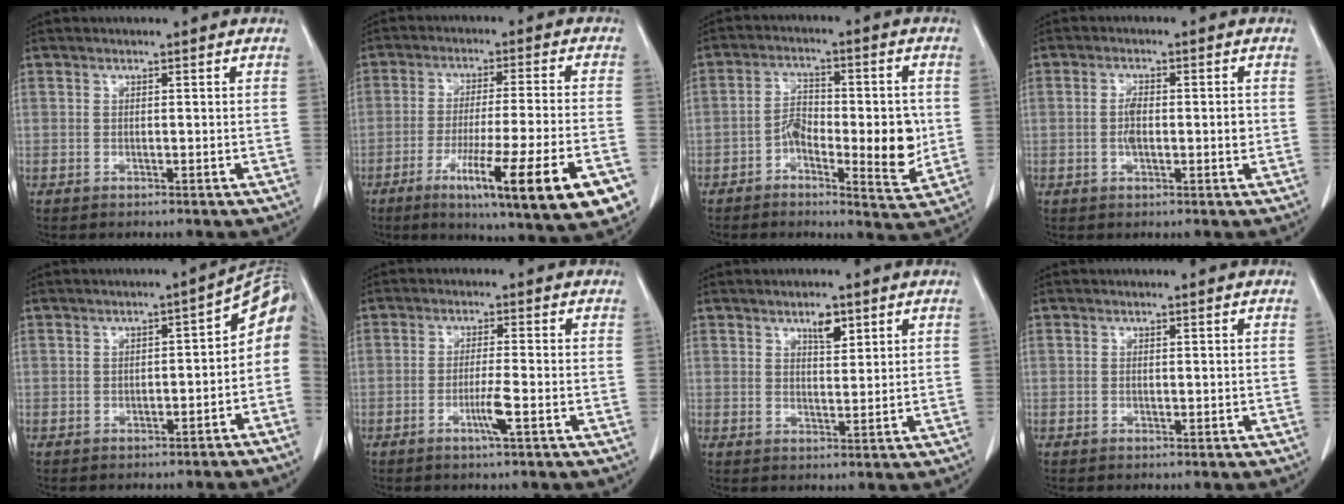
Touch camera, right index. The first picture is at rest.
{"total": 19.5, "force": [-9.5, 0.7, 17.0], "torque": [-0.198, -0.031, -0.142]}
{"total": 10.7, "force": [-2.1, 3.9, 9.7], "torque": [-0.142, 0.007, -0.031]}
{"total": 4.2, "force": [-0.3, 1.4, 3.9], "torque": [-0.080, 0.003, -0.006]}
{"total": 8.4, "force": [-2.8, 4.6, 6.4], "torque": [-0.067, 0.036, -0.039]}
{"total": 3.4, "force": [-1.6, -0.6, 3.0], "torque": [-0.059, -0.007, -0.033]}
{"total": 3.2, "force": [2.0, 1.2, 2.2], "torque": [-0.036, -0.002, 0.034]}
{"total": 0.0}